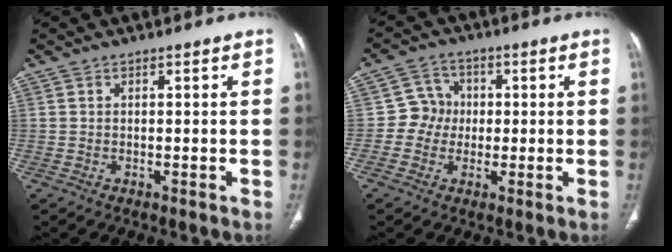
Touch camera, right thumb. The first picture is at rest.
{"total": 5.6, "force": [-0.3, 5.4, 1.6], "torque": [0.011, 0.014, -0.014]}